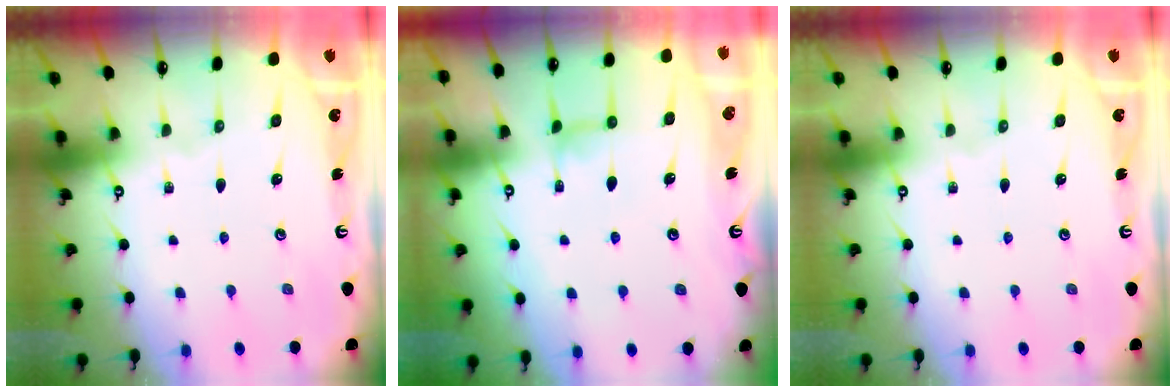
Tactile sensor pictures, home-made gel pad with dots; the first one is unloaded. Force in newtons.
{"total": 2.3, "press": 2.3, "slide": 0.0}
{"total": 0.0}